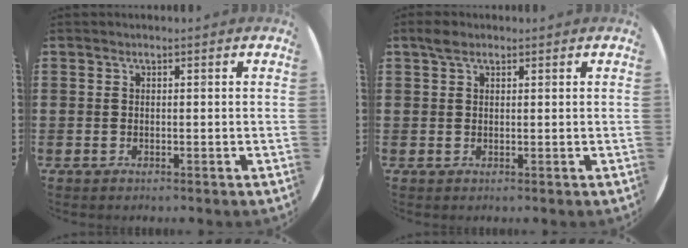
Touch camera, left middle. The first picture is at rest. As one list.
[{"total": 1.6, "force": [1.2, 0.8, 0.7], "torque": [-0.008, 0.002, 0.020]}]